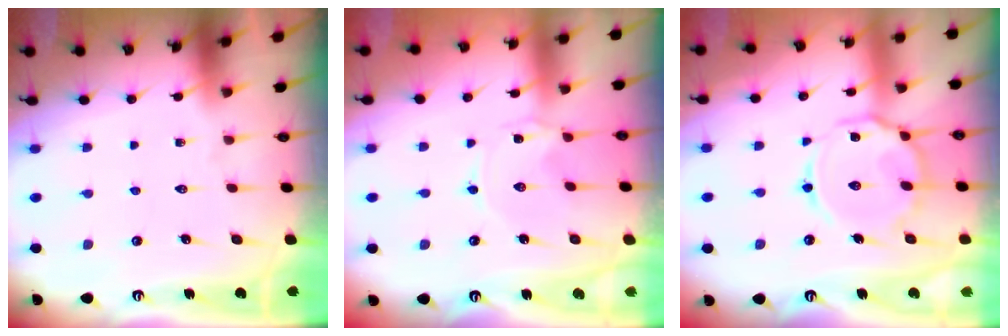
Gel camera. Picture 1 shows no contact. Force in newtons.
{"total": 0.0}
{"total": 12.9, "press": 12.9, "slide": 1.1}